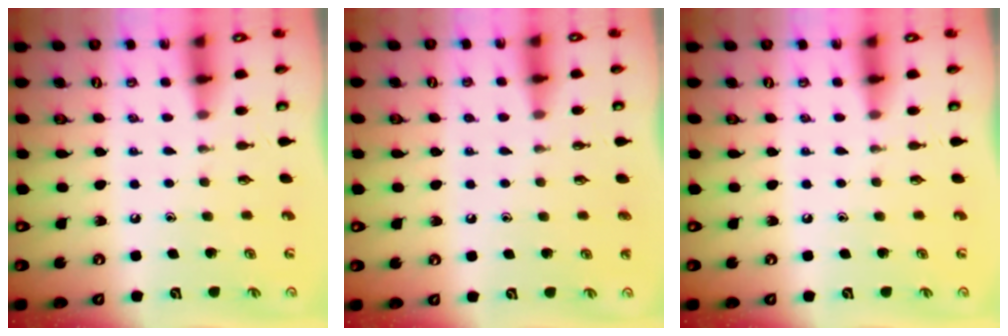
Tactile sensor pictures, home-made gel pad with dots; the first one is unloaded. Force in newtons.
{"total": 0.7, "press": 0.7, "slide": 0.0}
{"total": 0.0}